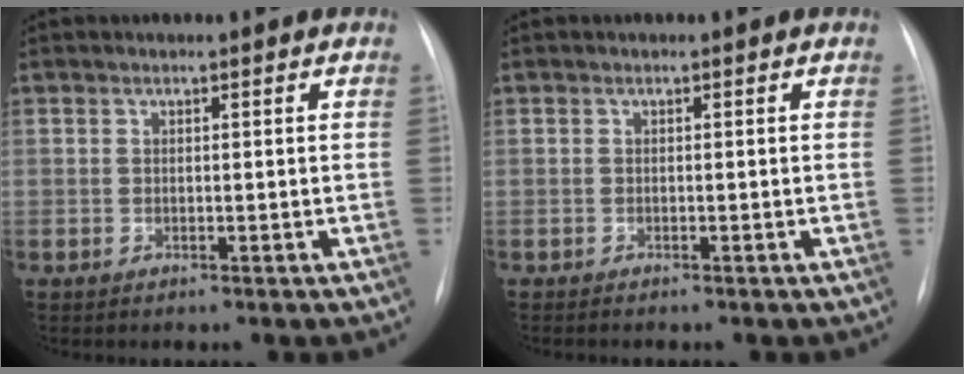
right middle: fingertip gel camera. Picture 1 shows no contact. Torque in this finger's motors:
{"motor_torque": [0.20, -0.27, 0.11, 0.02]}